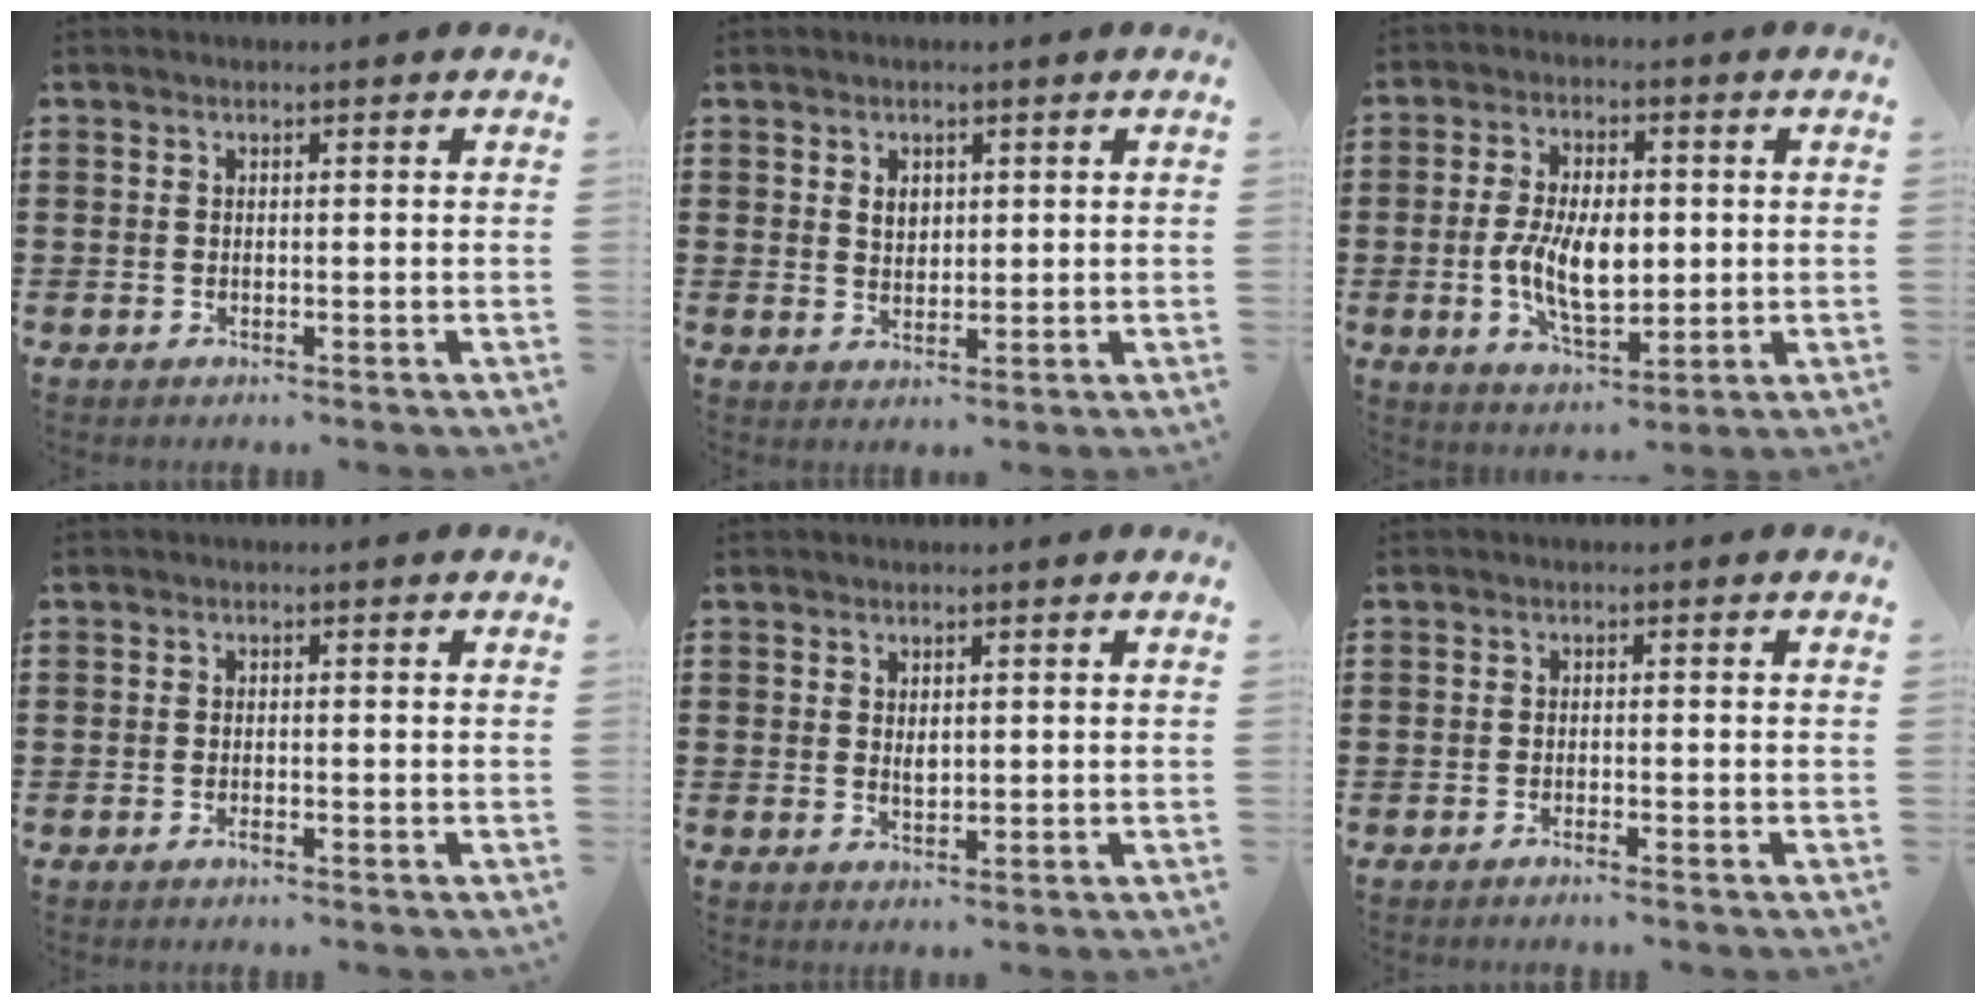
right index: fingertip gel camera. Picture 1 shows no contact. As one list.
[{"total": 2.2, "force": [0.9, 1.6, 1.2], "torque": [-0.028, 0.007, 0.016]}, {"total": 9.0, "force": [-0.5, 4.7, 7.6], "torque": [-0.157, 0.000, -0.015]}, {"total": 0.9, "force": [-0.6, 0.0, 0.7], "torque": [-0.016, -0.009, -0.009]}, {"total": 1.4, "force": [0.6, 0.7, 1.0], "torque": [-0.022, 0.001, 0.011]}, {"total": 1.0, "force": [-0.9, -0.1, 0.3], "torque": [-0.005, 0.000, -0.019]}]